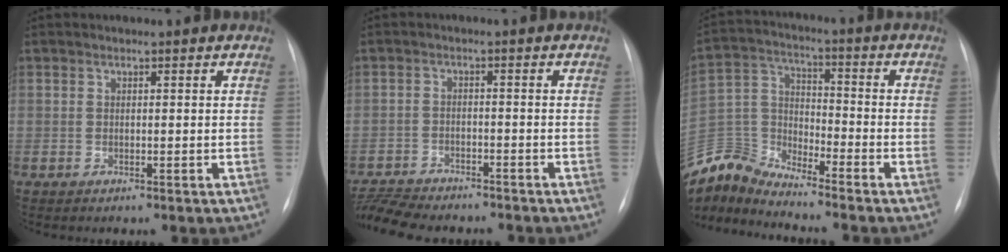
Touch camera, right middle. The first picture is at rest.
{"total": 11.1, "force": [-10.1, 2.4, 3.8], "torque": [-0.077, 0.001, -0.156]}
{"total": 10.4, "force": [-10.4, 0.2, 0.3], "torque": [-0.022, 0.034, -0.210]}